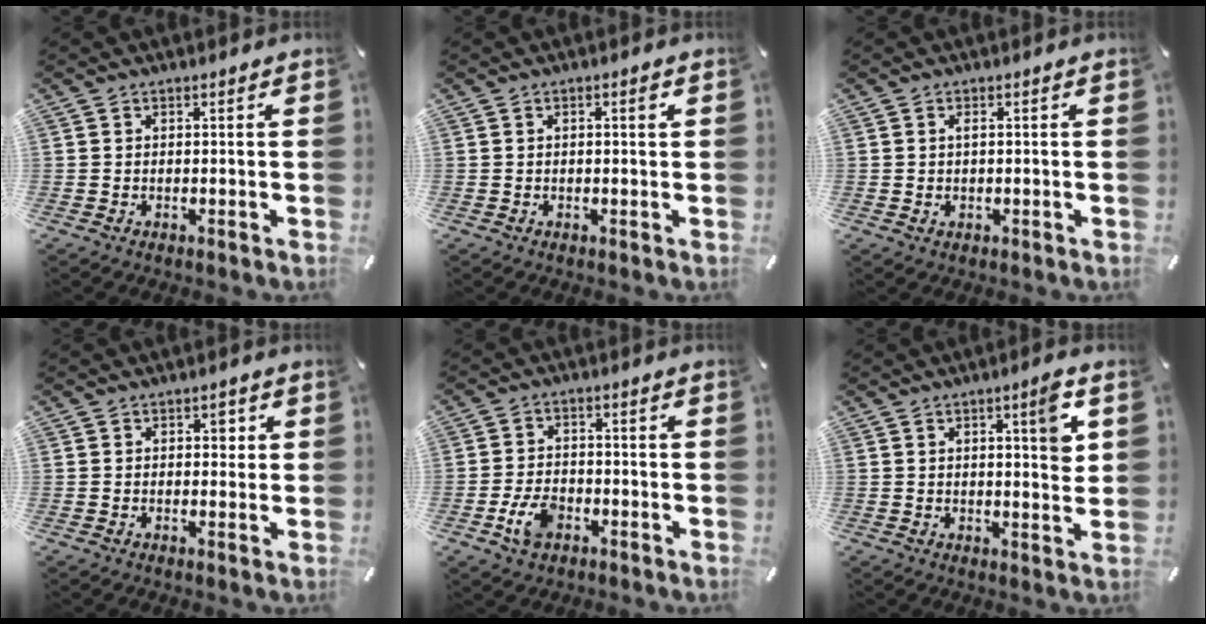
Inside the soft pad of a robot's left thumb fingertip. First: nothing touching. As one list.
[{"total": 1.6, "force": [0.3, 0.5, 1.4], "torque": [-0.021, 0.002, 0.001]}, {"total": 1.5, "force": [0.1, 0.7, 1.2], "torque": [-0.025, 0.005, 0.000]}, {"total": 2.3, "force": [0.6, 1.6, 1.6], "torque": [-0.009, -0.002, 0.002]}, {"total": 6.8, "force": [-2.9, 4.5, 4.2], "torque": [-0.098, 0.008, -0.056]}, {"total": 6.9, "force": [2.6, 1.3, 6.2], "torque": [-0.083, -0.015, 0.033]}]